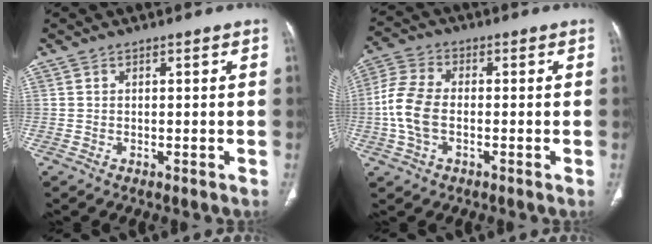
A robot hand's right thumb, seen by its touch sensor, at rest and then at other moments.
{"total": 9.0, "force": [-1.3, 5.4, 7.1], "torque": [-0.162, 0.017, -0.031]}